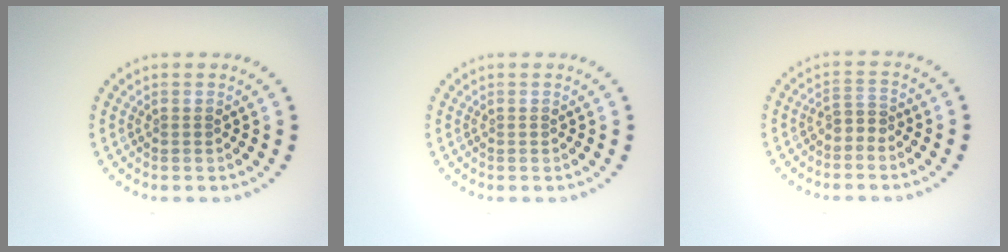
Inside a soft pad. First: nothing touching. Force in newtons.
{"total": 0.0}
{"total": 1.3, "press": 1.0, "slide": 0.9}